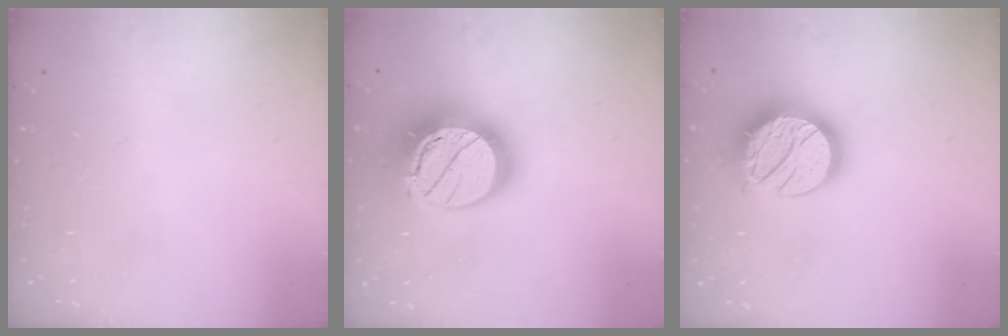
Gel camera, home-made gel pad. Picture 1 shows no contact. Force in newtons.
{"total": 22.0, "press": 22.0, "slide": 1.7}
{"total": 16.2, "press": 16.2, "slide": 1.0}